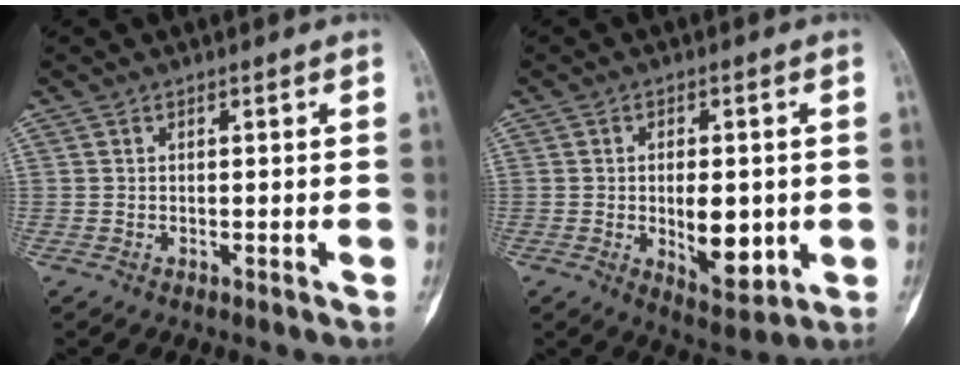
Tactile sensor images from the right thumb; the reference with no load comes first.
{"total": 9.3, "force": [-1.0, 4.9, 7.9], "torque": [-0.092, -0.010, -0.004]}